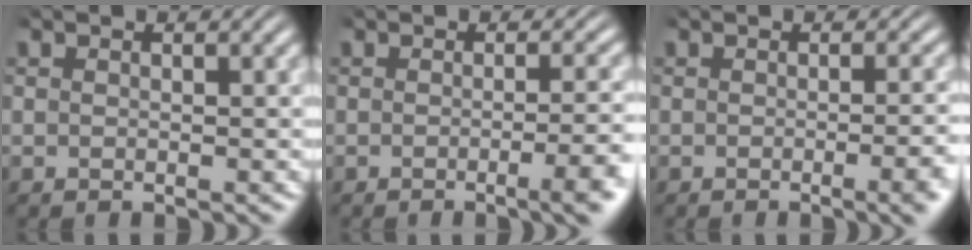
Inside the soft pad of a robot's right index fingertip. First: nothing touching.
{"total": 3.5, "force": [-1.7, 0.0, 3.0], "torque": [-0.033, 0.006, -0.031]}
{"total": 2.5, "force": [-1.4, -0.2, 2.1], "torque": [-0.025, 0.006, -0.024]}